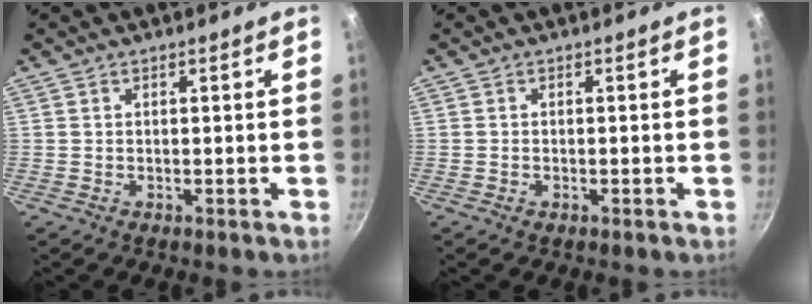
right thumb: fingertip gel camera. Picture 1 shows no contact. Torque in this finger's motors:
{"motor_torque": [-0.55, -0.20, -0.44, 0.03, 0.04]}